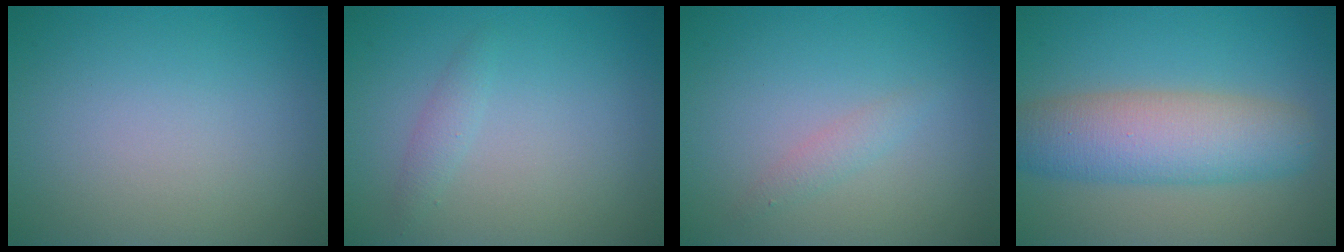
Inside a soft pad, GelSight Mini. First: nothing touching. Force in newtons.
{"total": 1.1, "press": 1.1, "slide": 0.0}
{"total": 1.1, "press": 1.1, "slide": 0.0}
{"total": 6.9, "press": 6.9, "slide": 0.3}